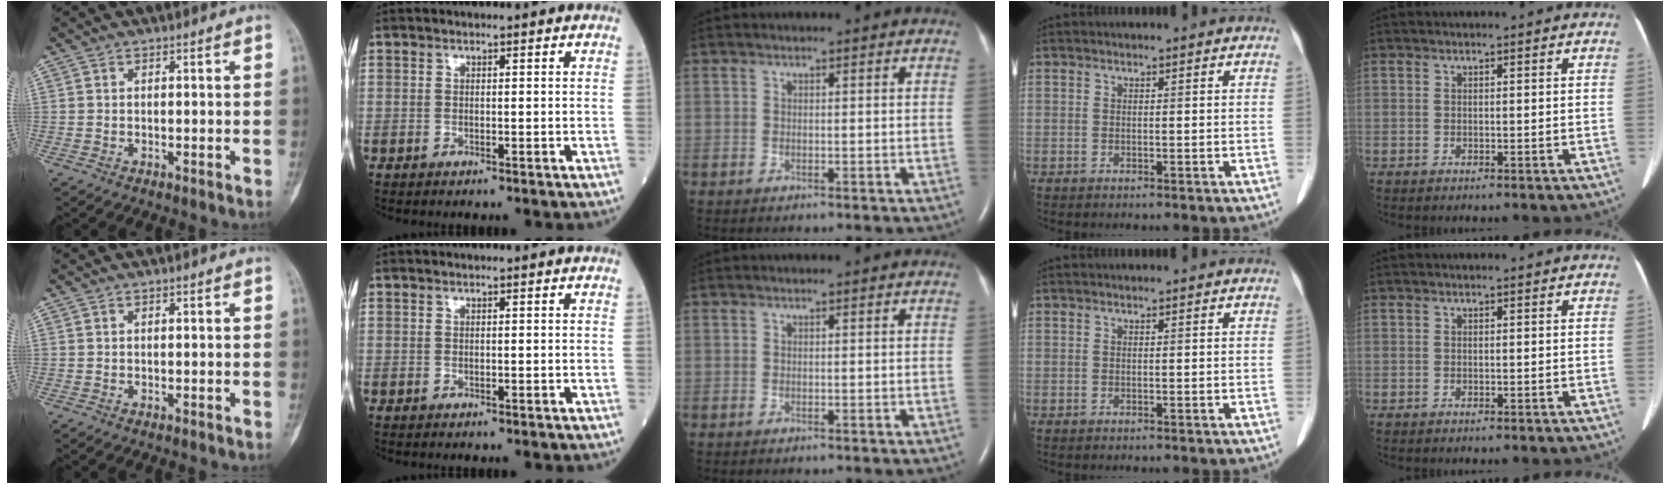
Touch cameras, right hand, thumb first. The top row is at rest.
{}